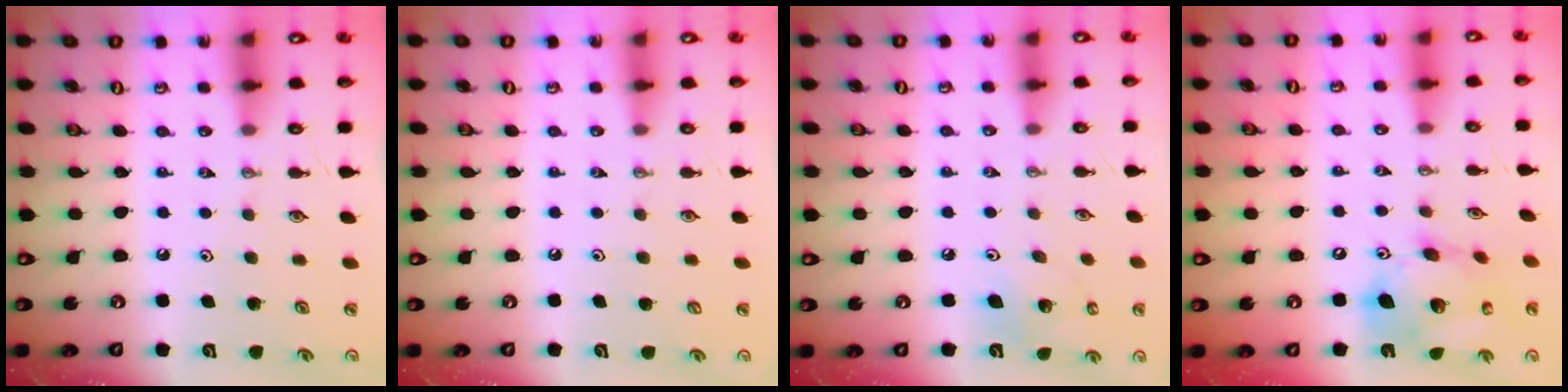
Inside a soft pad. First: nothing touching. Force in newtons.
{"total": 1.1, "press": 0.0, "slide": 1.1}
{"total": 7.9, "press": 7.8, "slide": 1.5}
{"total": 17.9, "press": 17.6, "slide": 3.4}